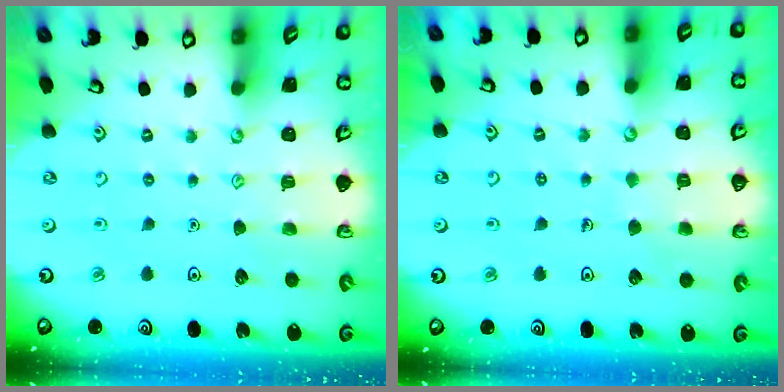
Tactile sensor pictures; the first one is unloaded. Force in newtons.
{"total": 2.3, "press": 2.3, "slide": 0.1}